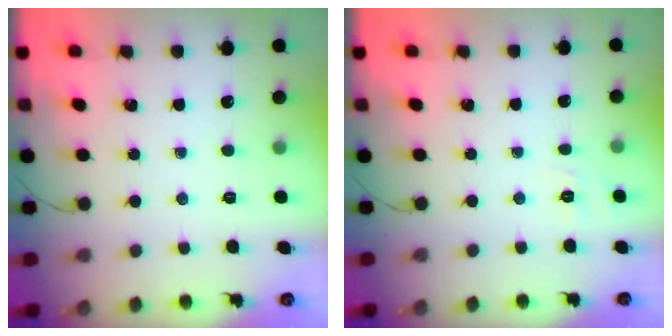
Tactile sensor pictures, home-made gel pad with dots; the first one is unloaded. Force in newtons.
{"total": 2.6, "press": 2.0, "slide": 1.7}